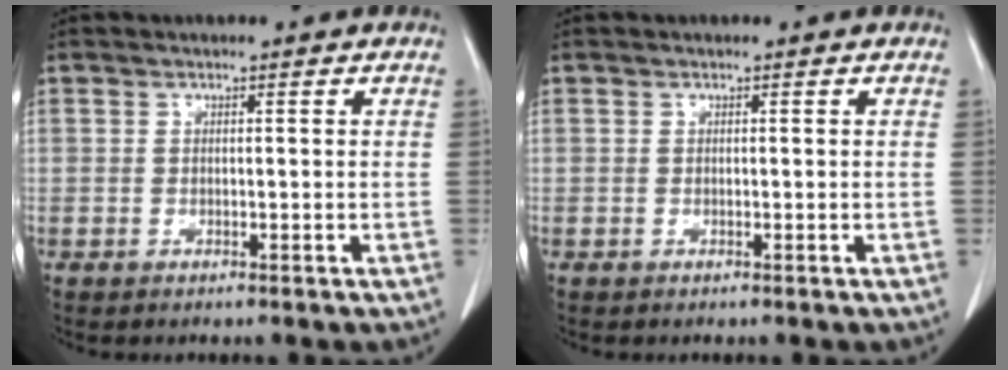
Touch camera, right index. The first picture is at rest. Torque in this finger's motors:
{"motor_torque": [-0.01, 0.01, 0.00, 0.00]}